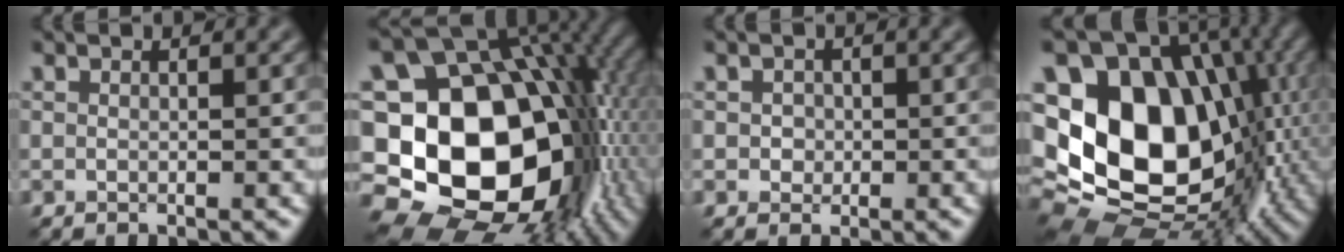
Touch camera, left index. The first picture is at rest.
{"total": 21.1, "force": [-2.3, 15.9, 13.7], "torque": [-0.238, -0.012, -0.037]}
{"total": 1.0, "force": [0.0, 0.9, 0.3], "torque": [-0.002, -0.002, 0.000]}
{"total": 17.9, "force": [-0.4, 13.2, 12.0], "torque": [-0.223, -0.015, 0.007]}